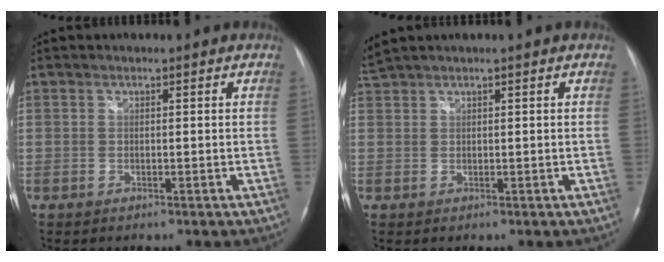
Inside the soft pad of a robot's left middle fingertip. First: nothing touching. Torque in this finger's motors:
{"motor_torque": [-0.06, -0.12, -0.10, 0.00]}